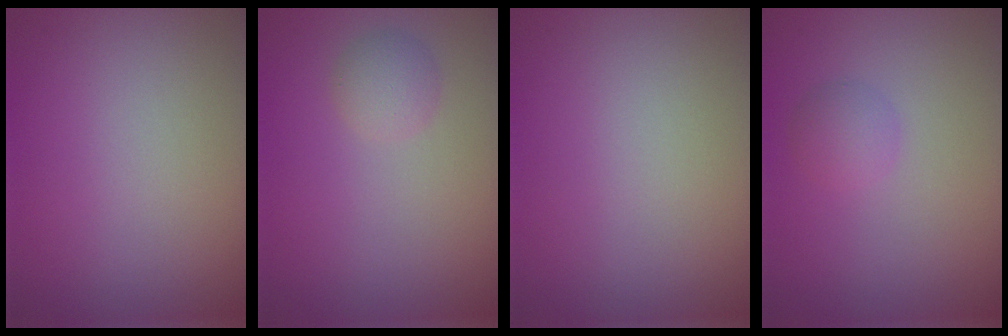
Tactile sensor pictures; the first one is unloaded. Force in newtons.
{"total": 1.6, "press": 1.6, "slide": 0.1}
{"total": 0.0}
{"total": 1.6, "press": 1.6, "slide": 0.1}